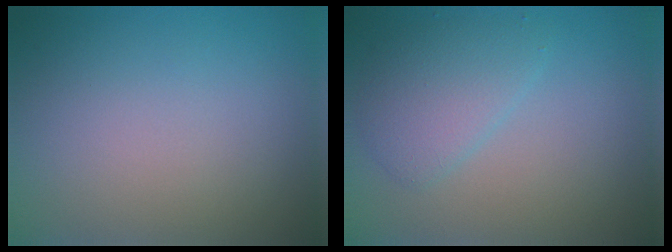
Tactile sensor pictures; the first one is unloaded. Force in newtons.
{"total": 3.0, "press": 3.0, "slide": 0.2}